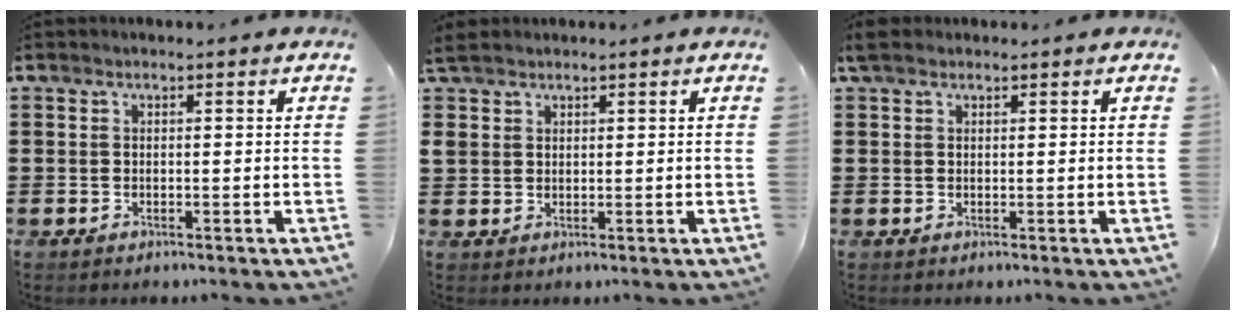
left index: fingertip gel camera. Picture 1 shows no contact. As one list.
[{"total": 3.1, "force": [2.0, 2.2, 0.6], "torque": [-0.024, 0.012, 0.039]}, {"total": 1.6, "force": [1.2, 0.9, 0.6], "torque": [-0.017, 0.007, 0.023]}]